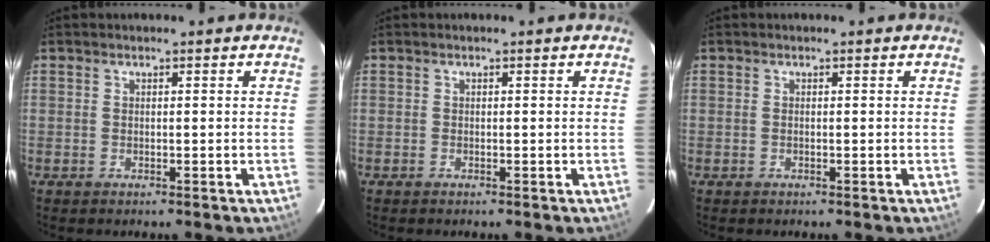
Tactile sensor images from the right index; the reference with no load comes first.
{"total": 0.0}
{"total": 0.0}